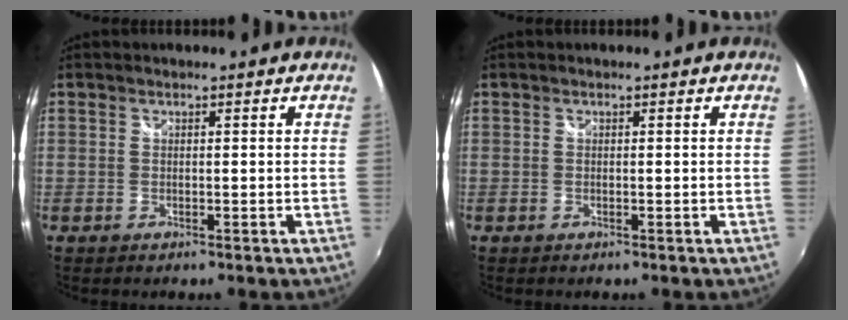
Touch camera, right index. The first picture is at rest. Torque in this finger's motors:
{"motor_torque": [-0.01, -0.01, 0.00, 0.01]}